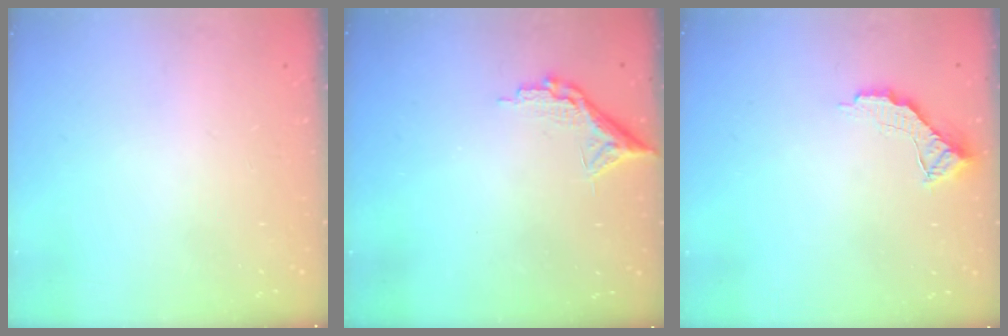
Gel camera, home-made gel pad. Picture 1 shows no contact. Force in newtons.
{"total": 8.7, "press": 8.6, "slide": 0.5}
{"total": 8.1, "press": 8.1, "slide": 0.7}